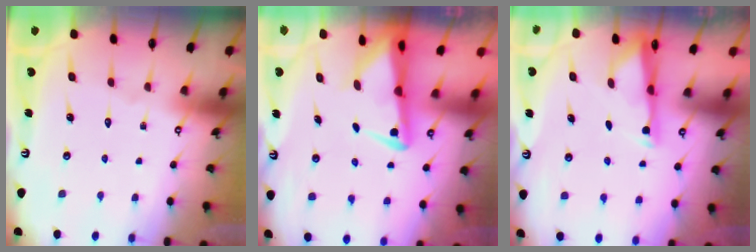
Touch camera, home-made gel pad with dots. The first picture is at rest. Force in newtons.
{"total": 3.6, "press": 3.5, "slide": 0.7}
{"total": 2.9, "press": 2.9, "slide": 0.6}